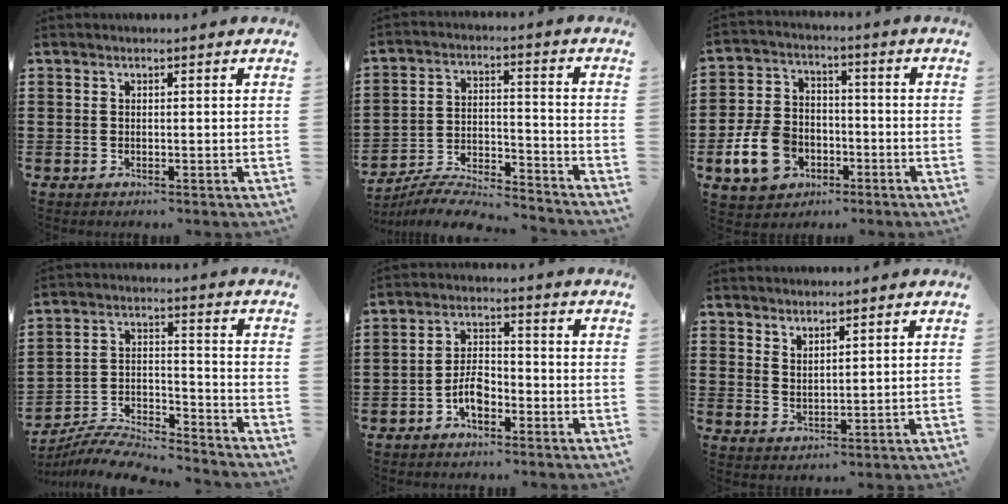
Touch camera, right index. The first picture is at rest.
{"total": 6.8, "force": [-6.6, 0.3, 1.6], "torque": [-0.032, 0.002, -0.129]}
{"total": 9.8, "force": [-3.6, 7.2, 5.6], "torque": [-0.156, 0.008, -0.071]}
{"total": 7.2, "force": [-7.1, 0.4, 1.4], "torque": [-0.023, 0.007, -0.140]}
{"total": 4.8, "force": [-2.3, 2.5, 3.3], "torque": [-0.071, 0.005, -0.046]}
{"total": 2.3, "force": [2.3, -0.3, -0.2], "torque": [0.000, -0.001, 0.046]}